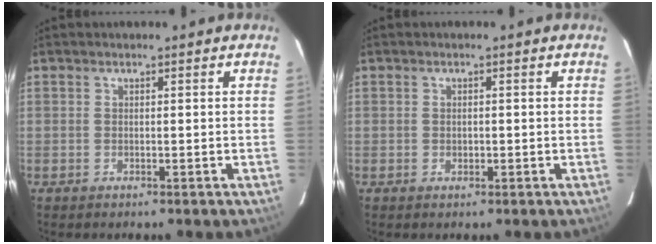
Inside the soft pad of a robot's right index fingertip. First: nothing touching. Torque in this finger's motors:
{"motor_torque": [-0.09, -0.01, -0.02, 0.00]}